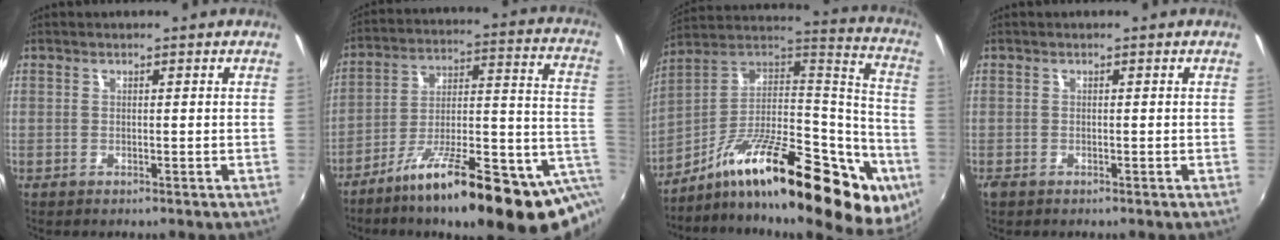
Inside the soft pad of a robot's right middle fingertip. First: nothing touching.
{"total": 21.8, "force": [-7.4, 4.5, 20.0], "torque": [-0.279, -0.011, -0.115]}
{"total": 31.1, "force": [-15.3, 10.2, 25.1], "torque": [-0.342, 0.009, -0.246]}
{"total": 0.8, "force": [-0.6, 0.5, 0.3], "torque": [-0.009, -0.004, -0.012]}